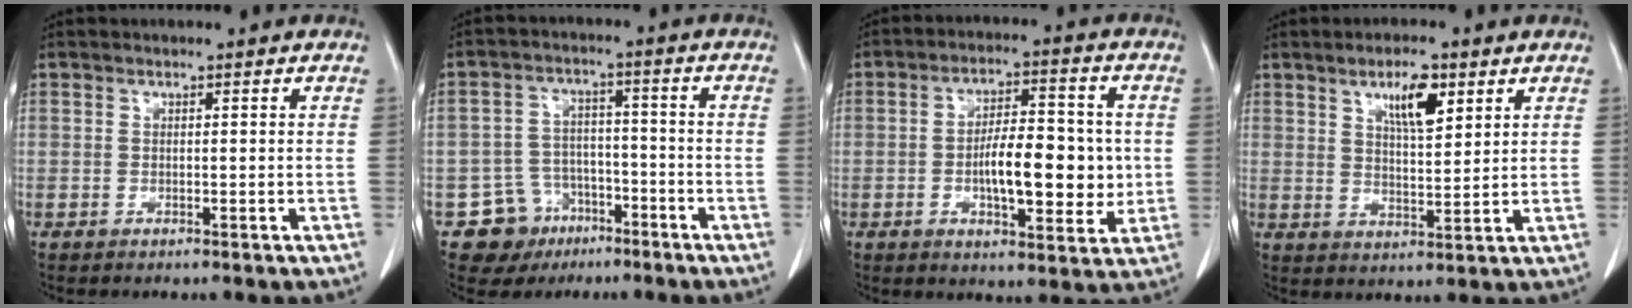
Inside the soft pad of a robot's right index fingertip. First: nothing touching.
{"total": 7.8, "force": [-4.2, 6.5, 0.6], "torque": [-0.002, 0.020, -0.057]}
{"total": 11.6, "force": [-1.0, 4.2, 10.7], "torque": [-0.176, 0.009, -0.015]}
{"total": 6.7, "force": [3.5, 1.9, 5.4], "torque": [-0.093, -0.001, 0.060]}